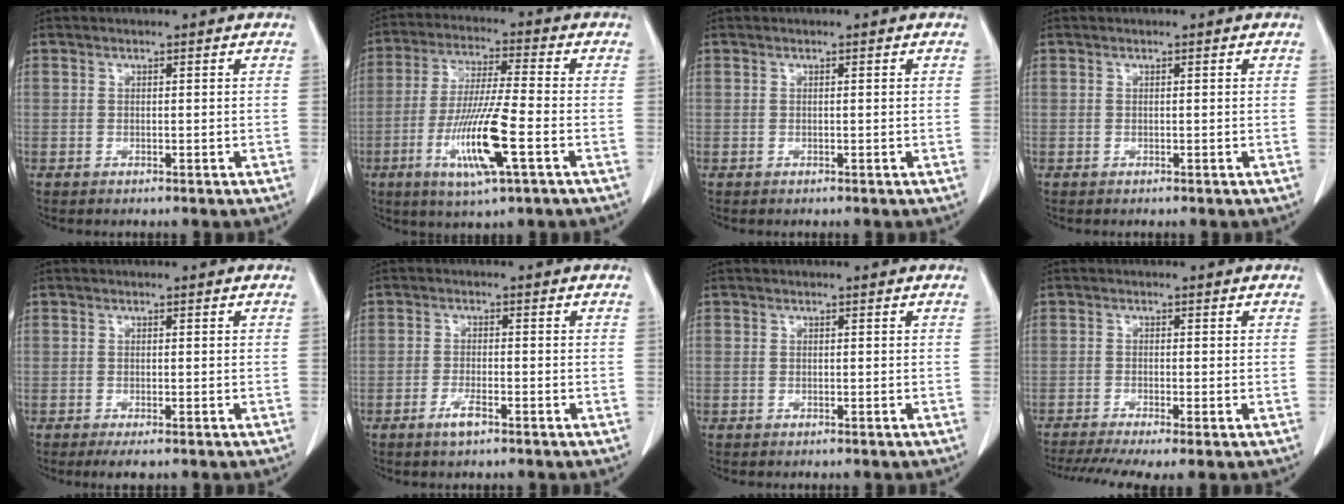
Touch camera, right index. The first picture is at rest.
{"total": 12.6, "force": [-4.3, 0.6, 11.8], "torque": [-0.233, -0.020, -0.079]}
{"total": 0.0}
{"total": 0.0}
{"total": 2.1, "force": [-1.3, 0.4, 1.6], "torque": [-0.026, -0.005, -0.019]}
{"total": 2.9, "force": [-1.9, 0.5, 2.1], "torque": [-0.043, -0.001, -0.035]}
{"total": 0.0}
{"total": 8.3, "force": [-6.0, 0.9, 5.7], "torque": [-0.096, -0.011, -0.099]}